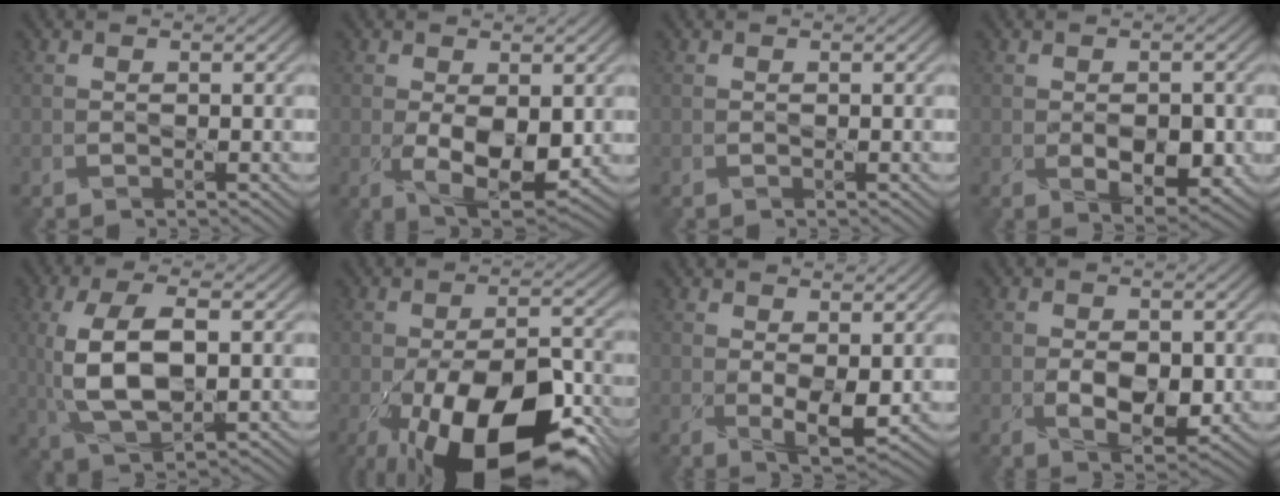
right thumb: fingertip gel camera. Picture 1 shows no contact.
{"total": 6.9, "force": [-0.6, 3.7, 5.8], "torque": [-0.120, -0.020, 0.000]}
{"total": 0.0}
{"total": 4.9, "force": [-0.9, 2.9, 3.9], "torque": [-0.066, -0.016, -0.008]}
{"total": 10.2, "force": [0.6, 4.8, 8.9], "torque": [-0.192, 0.004, 0.011]}
{"total": 18.7, "force": [-8.8, 8.2, 14.4], "torque": [-0.240, -0.021, -0.137]}
{"total": 3.6, "force": [0.5, 1.5, 3.2], "torque": [-0.068, -0.014, 0.015]}
{"total": 5.2, "force": [-0.8, 3.0, 4.2], "torque": [-0.074, -0.012, -0.010]}